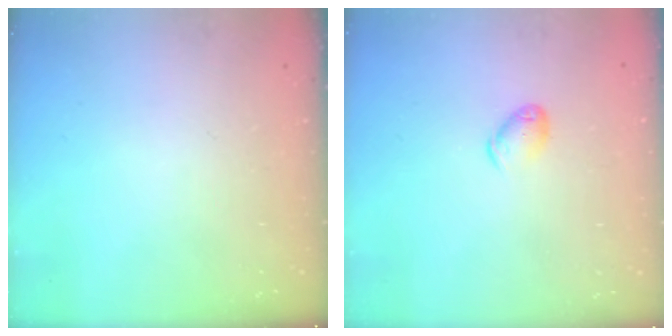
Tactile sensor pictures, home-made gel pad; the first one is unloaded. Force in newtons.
{"total": 5.6, "press": 5.5, "slide": 0.9}